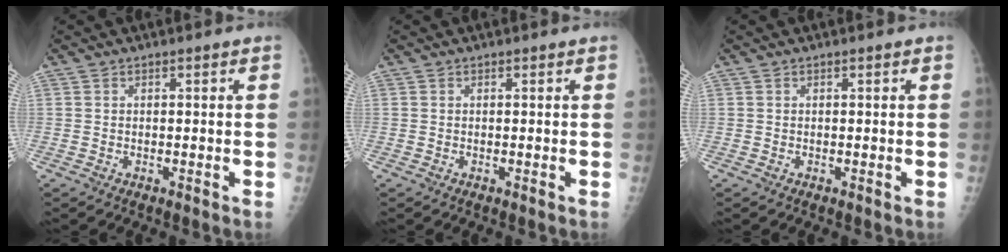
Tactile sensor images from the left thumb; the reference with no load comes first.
{"total": 0.0}
{"total": 0.0}